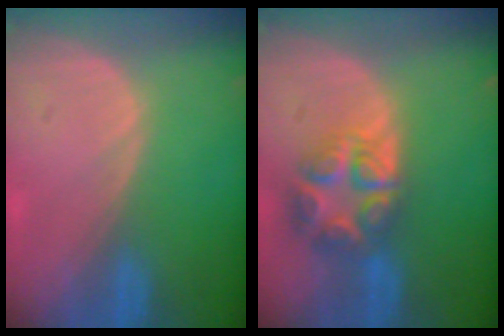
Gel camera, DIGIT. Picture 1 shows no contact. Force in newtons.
{"total": 8.1, "press": 7.0, "slide": 4.0}